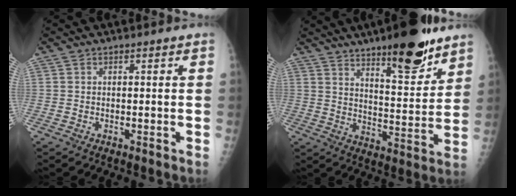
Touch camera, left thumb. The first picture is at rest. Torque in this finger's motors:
{"motor_torque": [0.38, 0.36, 0.06, -0.32, 0.14]}